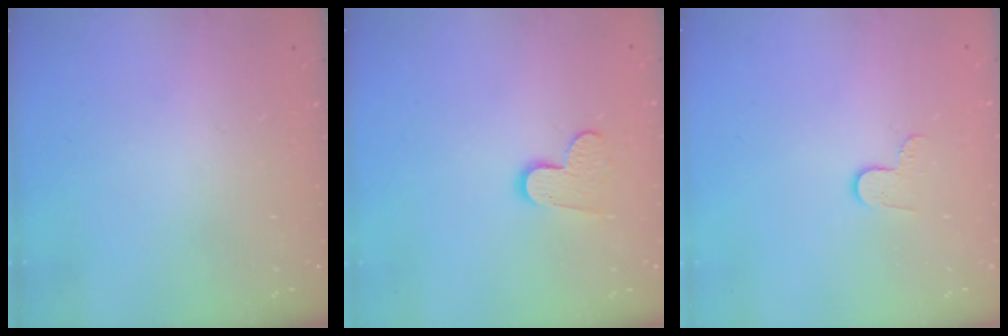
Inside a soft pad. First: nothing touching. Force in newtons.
{"total": 8.5, "press": 8.5, "slide": 0.5}
{"total": 4.6, "press": 4.6, "slide": 0.5}